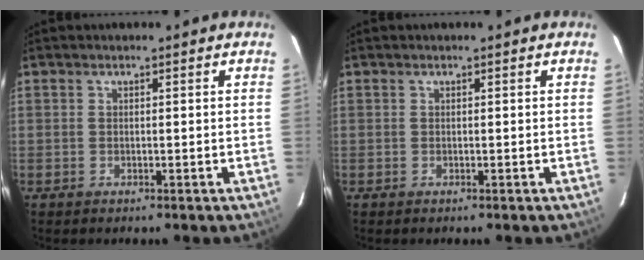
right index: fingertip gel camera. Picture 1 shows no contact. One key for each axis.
{"total": 0.0}